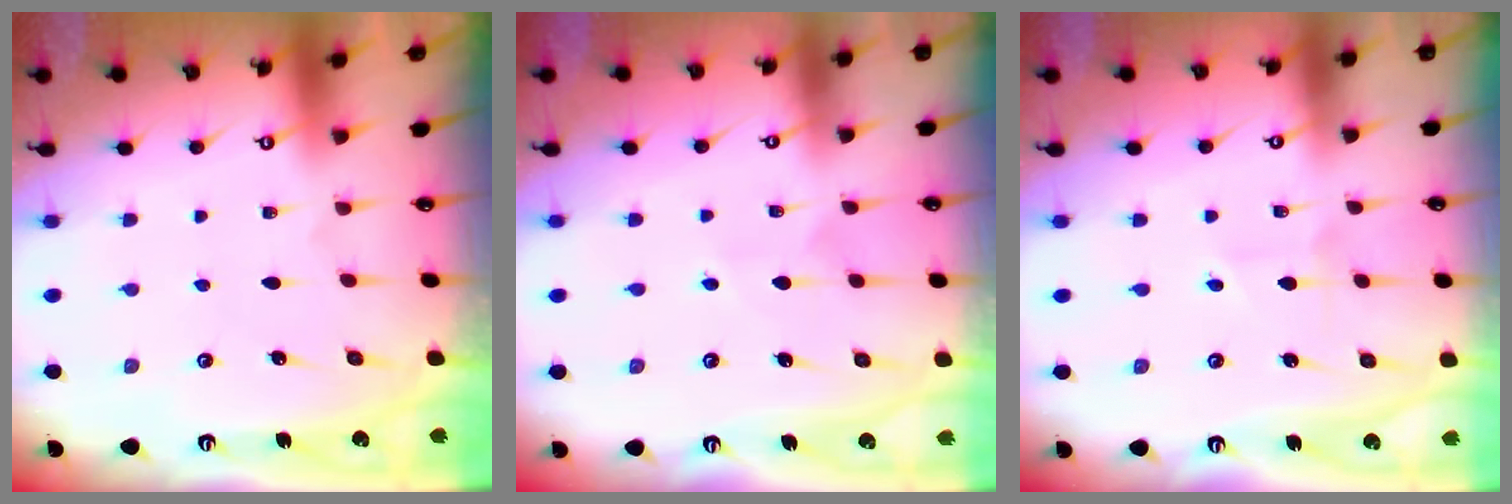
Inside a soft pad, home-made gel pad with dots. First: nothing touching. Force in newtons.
{"total": 4.9, "press": 4.9, "slide": 0.4}
{"total": 2.3, "press": 2.3, "slide": 0.3}